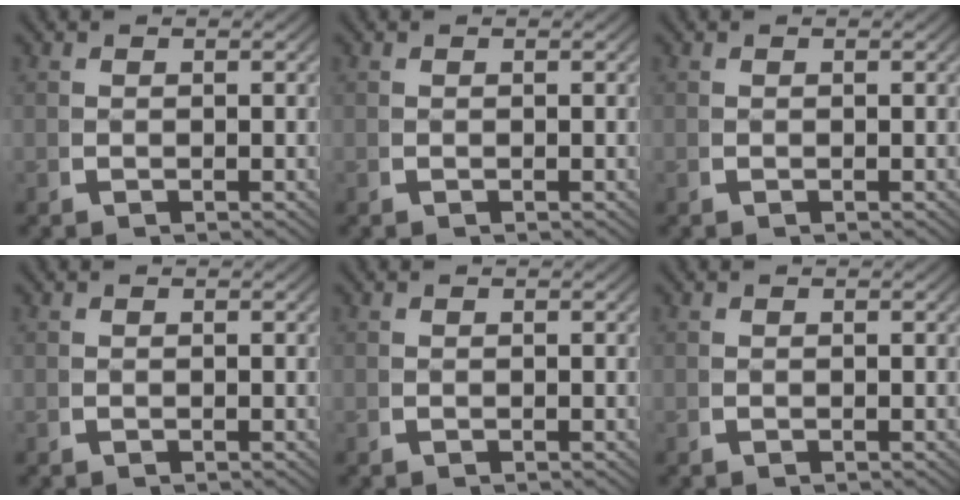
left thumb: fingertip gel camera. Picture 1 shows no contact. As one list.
[{"total": 0.0}, {"total": 0.0}, {"total": 0.0}, {"total": 0.0}, {"total": 0.0}]